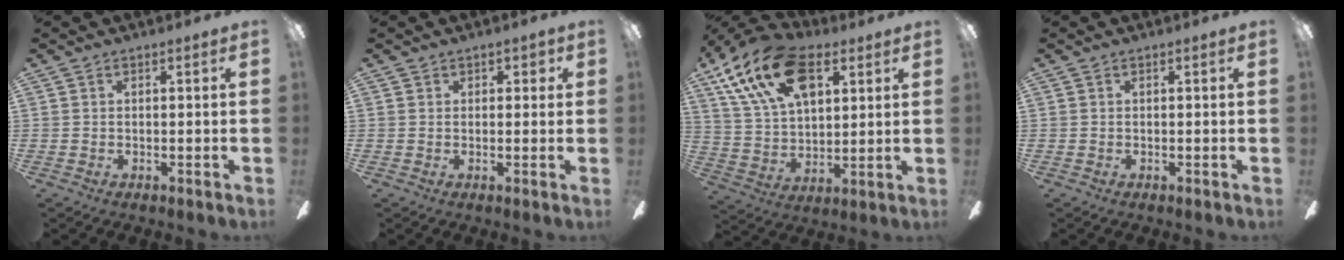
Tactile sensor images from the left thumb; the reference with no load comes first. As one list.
[{"total": 1.6, "force": [0.8, 1.4, 0.3], "torque": [0.002, 0.002, 0.012]}, {"total": 22.0, "force": [10.6, 12.7, 14.5], "torque": [-0.269, -0.028, 0.190]}, {"total": 0.0}]